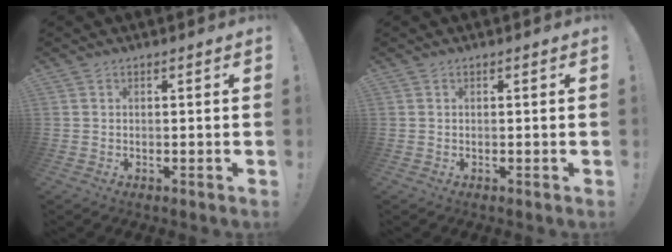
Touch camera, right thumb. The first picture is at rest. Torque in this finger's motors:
{"motor_torque": [-0.07, 0.07, -0.07, 0.07, 0.01]}